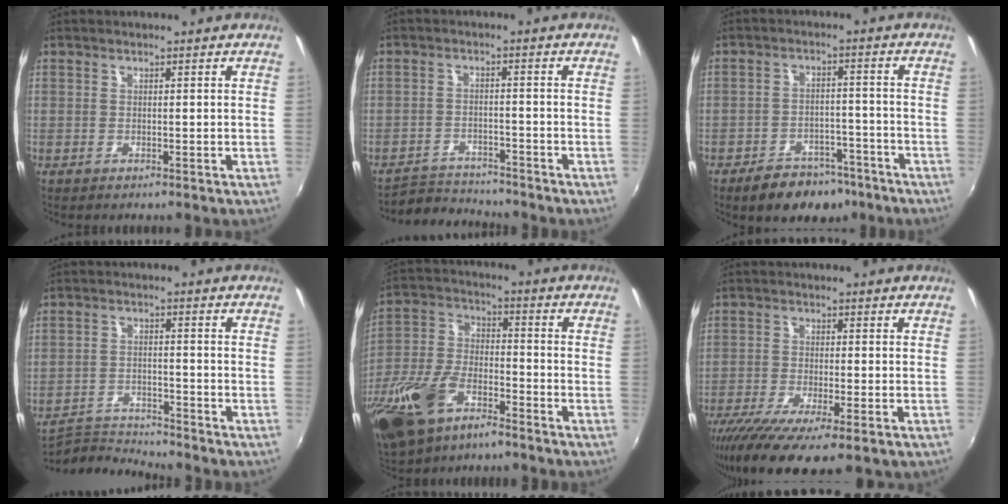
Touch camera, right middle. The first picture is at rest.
{"total": 6.6, "force": [-6.5, 1.2, 0.0], "torque": [-0.022, 0.008, -0.115]}
{"total": 10.5, "force": [-7.7, 5.8, 4.3], "torque": [-0.094, 0.013, -0.100]}
{"total": 6.6, "force": [-6.6, 0.4, -0.1], "torque": [-0.023, 0.008, -0.125]}
{"total": 18.3, "force": [-10.7, 8.7, 12.0], "torque": [-0.274, -0.029, -0.199]}
{"total": 13.6, "force": [-8.8, 3.1, 9.8], "torque": [-0.195, -0.055, -0.145]}